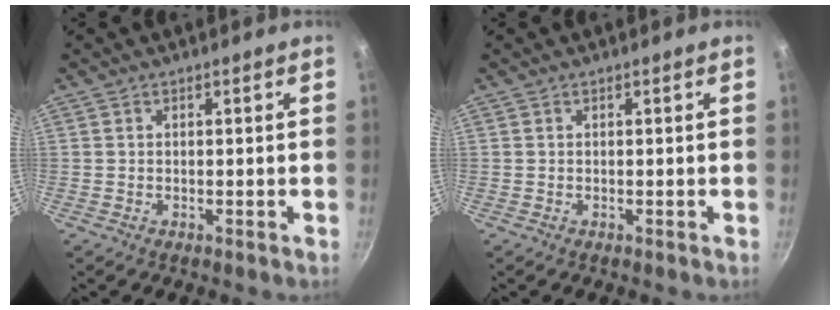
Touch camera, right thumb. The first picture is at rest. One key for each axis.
{"total": 0.0}